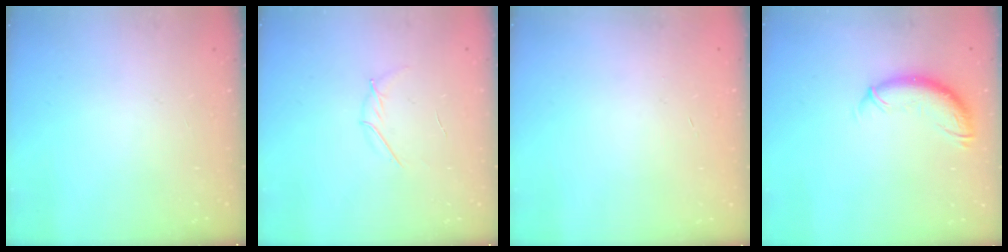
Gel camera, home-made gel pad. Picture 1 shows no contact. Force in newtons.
{"total": 3.8, "press": 3.6, "slide": 1.1}
{"total": 0.6, "press": 0.5, "slide": 0.2}
{"total": 10.4, "press": 10.3, "slide": 0.9}